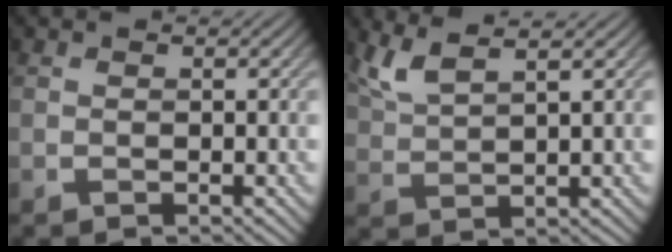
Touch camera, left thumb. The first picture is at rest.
{"total": 4.5, "force": [3.1, 1.1, 3.0], "torque": [-0.075, 0.010, 0.071]}